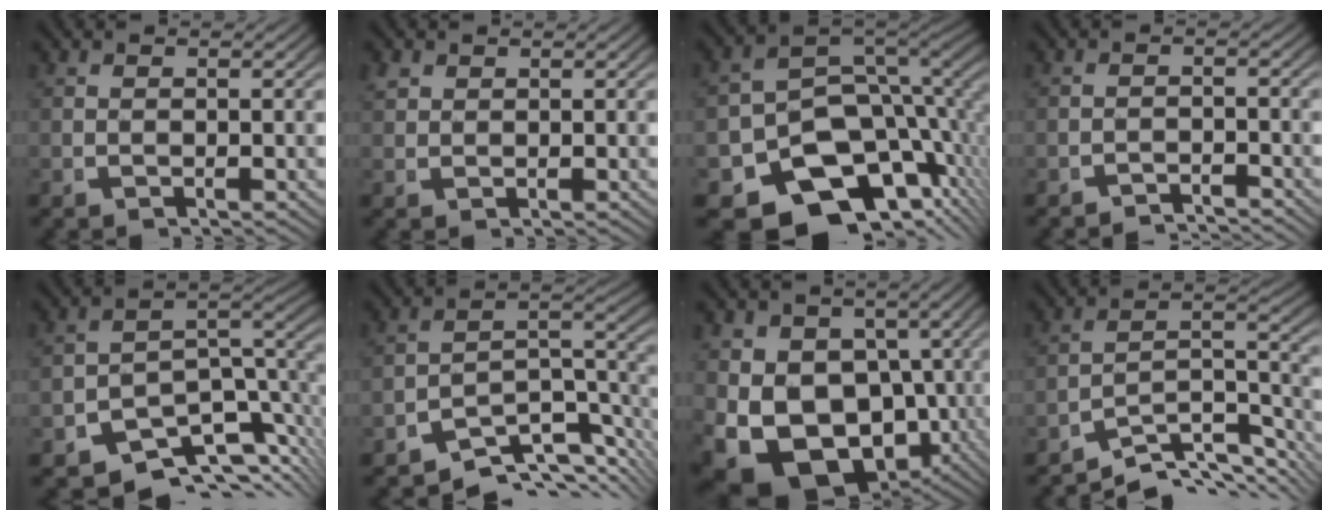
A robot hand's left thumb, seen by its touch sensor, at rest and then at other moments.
{"total": 1.2, "force": [1.0, 0.6, 0.3], "torque": [-0.006, 0.001, 0.025]}
{"total": 17.3, "force": [-6.2, 11.5, 11.3], "torque": [-0.185, -0.037, -0.091]}
{"total": 2.6, "force": [-2.5, 0.2, 0.1], "torque": [0.004, -0.008, -0.042]}
{"total": 11.1, "force": [-5.0, 6.2, 7.7], "torque": [-0.114, -0.028, -0.070]}
{"total": 9.0, "force": [-4.9, 4.3, 6.2], "torque": [-0.100, -0.027, -0.067]}
{"total": 15.3, "force": [-4.6, 11.2, 9.5], "torque": [-0.208, -0.101, -0.025]}
{"total": 8.9, "force": [-5.8, 4.3, 5.1], "torque": [-0.087, -0.024, -0.085]}